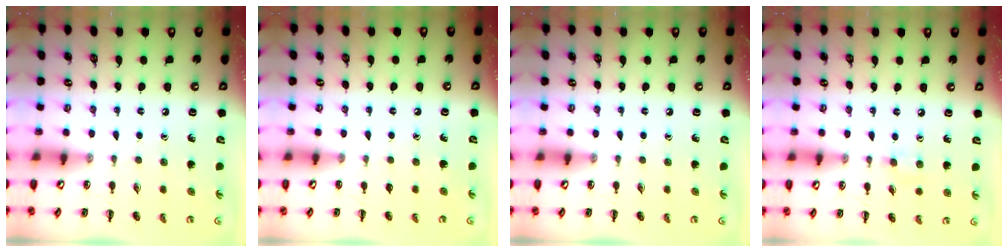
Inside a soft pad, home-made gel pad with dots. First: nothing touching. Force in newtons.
{"total": 0.6, "press": 0.6, "slide": 0.0}
{"total": 0.0}
{"total": 5.2, "press": 4.8, "slide": 2.0}